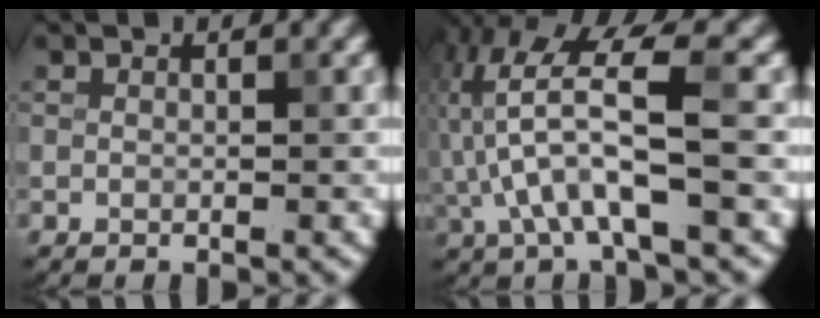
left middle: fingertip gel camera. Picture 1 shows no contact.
{"total": 8.0, "force": [-1.2, 2.4, 7.6], "torque": [-0.165, 0.020, -0.026]}